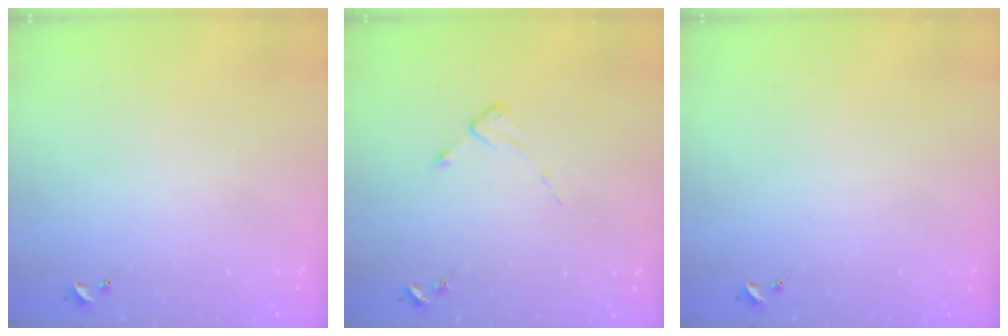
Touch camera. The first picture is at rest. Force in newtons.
{"total": 2.6, "press": 2.6, "slide": 0.3}
{"total": 0.0}